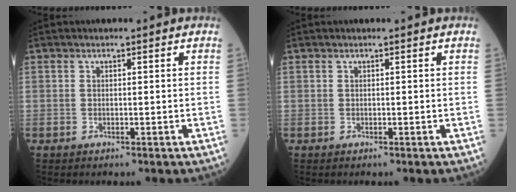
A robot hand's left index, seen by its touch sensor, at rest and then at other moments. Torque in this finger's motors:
{"motor_torque": [-0.01, 0.01, 0.00, 0.00]}